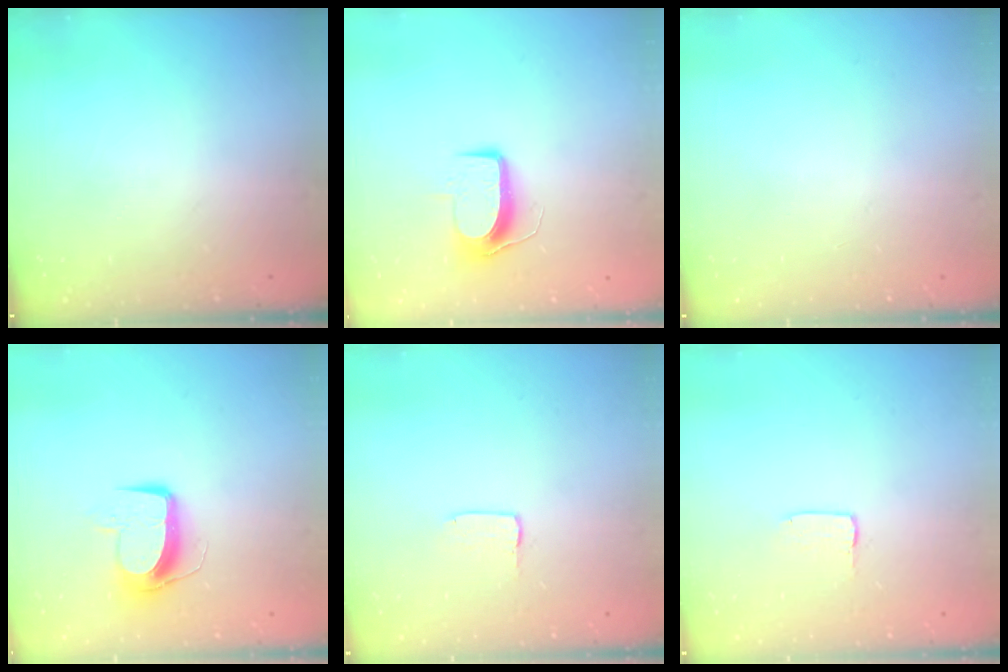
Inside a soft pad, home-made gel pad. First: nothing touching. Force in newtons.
{"total": 9.4, "press": 9.4, "slide": 0.3}
{"total": 0.0}
{"total": 9.8, "press": 9.7, "slide": 0.7}
{"total": 1.7, "press": 1.6, "slide": 0.1}
{"total": 1.7, "press": 1.6, "slide": 0.1}